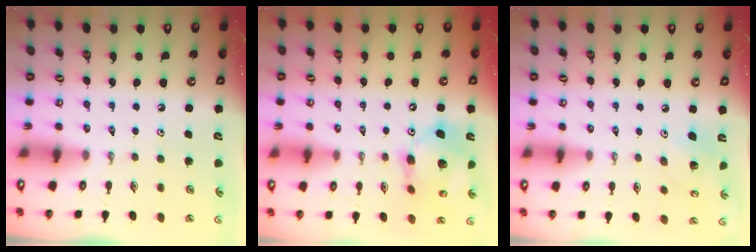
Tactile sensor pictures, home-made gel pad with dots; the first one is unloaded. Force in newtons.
{"total": 14.4, "press": 14.2, "slide": 2.7}
{"total": 6.4, "press": 6.3, "slide": 1.4}